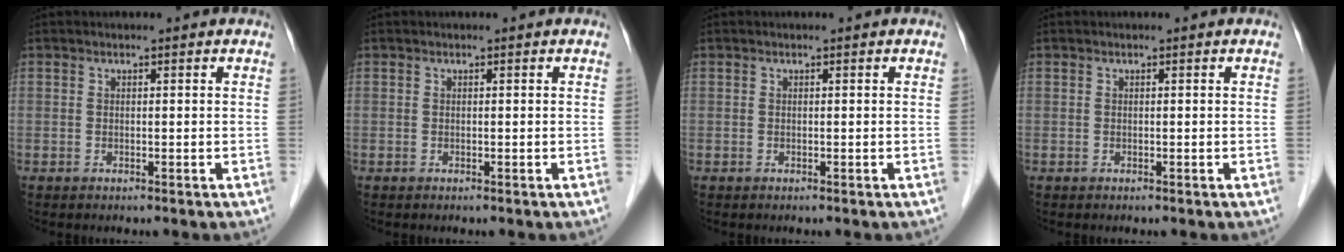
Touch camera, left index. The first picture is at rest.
{"total": 0.0}
{"total": 0.0}
{"total": 0.0}